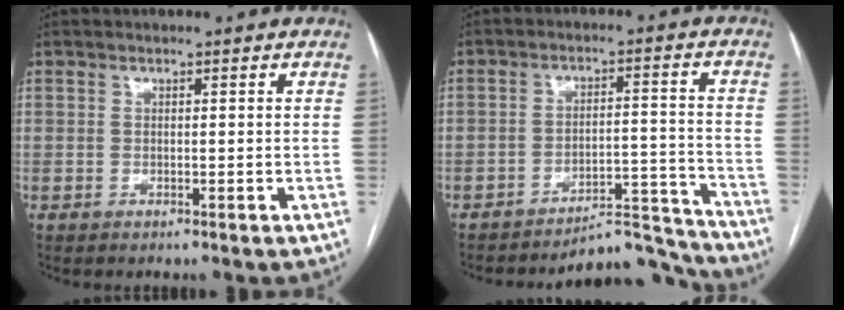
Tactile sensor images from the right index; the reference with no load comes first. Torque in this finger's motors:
{"motor_torque": [-0.08, 0.02, -0.19, -0.04]}